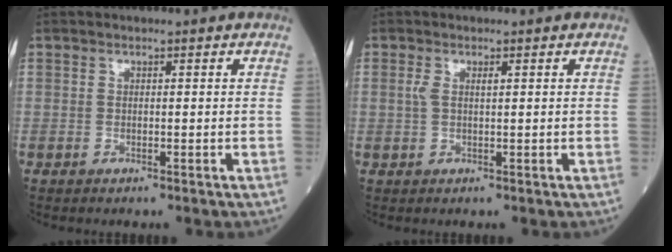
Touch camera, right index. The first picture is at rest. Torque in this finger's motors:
{"motor_torque": [-0.06, -0.02, 0.00, 0.00]}